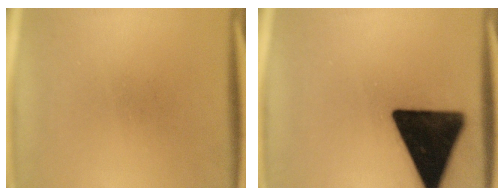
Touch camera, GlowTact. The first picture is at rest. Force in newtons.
{"total": 19.4}